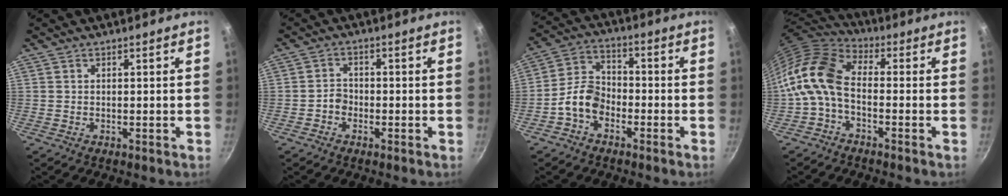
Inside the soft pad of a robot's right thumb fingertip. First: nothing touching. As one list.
[{"total": 2.4, "force": [-1.1, 1.9, 1.0], "torque": [-0.004, 0.016, -0.023]}, {"total": 7.5, "force": [-3.4, 5.1, 4.4], "torque": [-0.065, 0.040, -0.078]}, {"total": 12.1, "force": [-2.3, 7.2, 9.4], "torque": [-0.188, 0.039, -0.068]}]